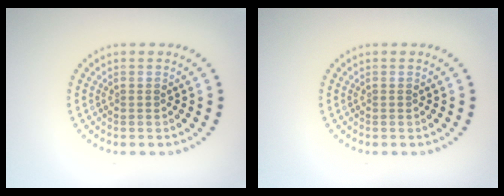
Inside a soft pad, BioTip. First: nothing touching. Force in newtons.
{"total": 0.0}